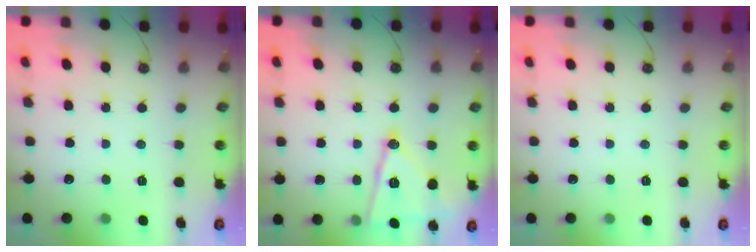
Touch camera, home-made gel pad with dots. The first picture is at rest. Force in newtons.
{"total": 14.0, "press": 13.5, "slide": 3.7}
{"total": 0.0}